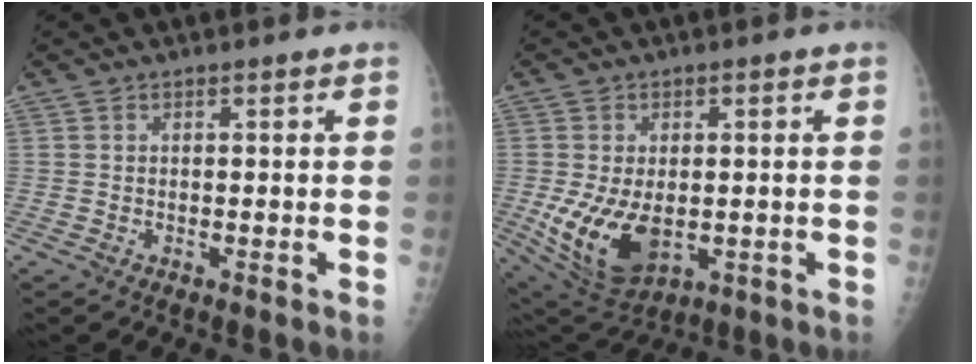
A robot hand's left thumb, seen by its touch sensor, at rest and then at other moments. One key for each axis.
{"total": 12.5, "fx": -2.1, "fy": 7.6, "fz": 9.7, "tx": -0.167, "ty": -0.008, "tz": -0.014}